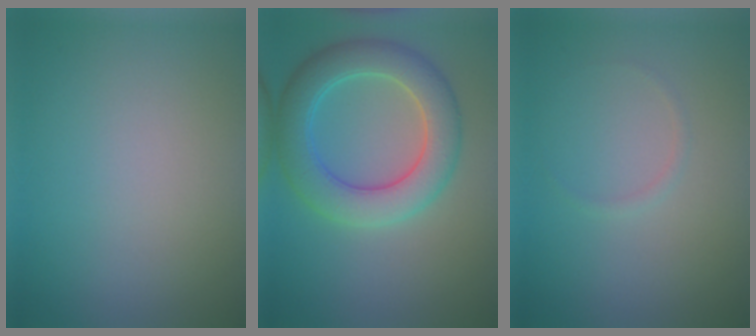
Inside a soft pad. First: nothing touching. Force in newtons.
{"total": 6.3, "press": 6.3, "slide": 0.4}
{"total": 0.5, "press": 0.5, "slide": 0.1}